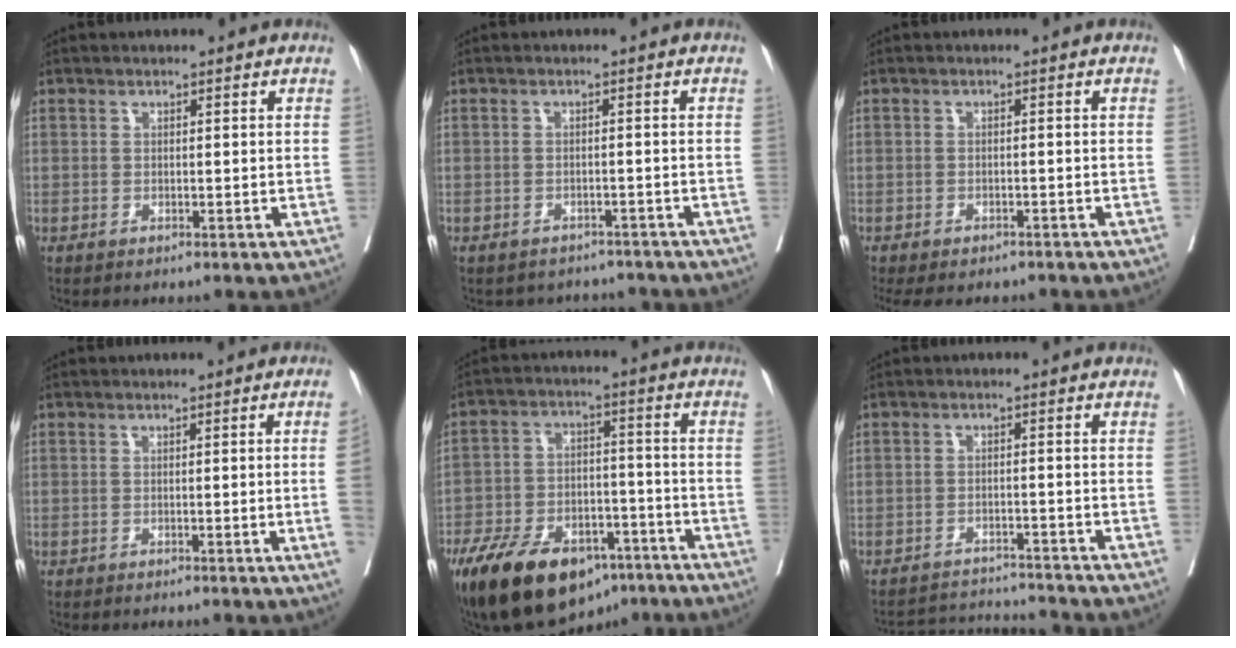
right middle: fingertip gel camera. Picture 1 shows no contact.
{"total": 5.6, "force": [-5.3, 1.8, -0.2], "torque": [0.009, 0.015, -0.060]}
{"total": 9.2, "force": [-8.2, 2.9, 3.2], "torque": [-0.051, -0.003, -0.099]}
{"total": 3.4, "force": [-0.4, -1.4, 3.1], "torque": [-0.044, -0.007, -0.001]}
{"total": 20.5, "force": [-13.4, 9.8, 12.0], "torque": [-0.229, -0.006, -0.221]}
{"total": 6.5, "force": [-6.4, -0.9, -0.6], "torque": [0.008, 0.003, -0.107]}